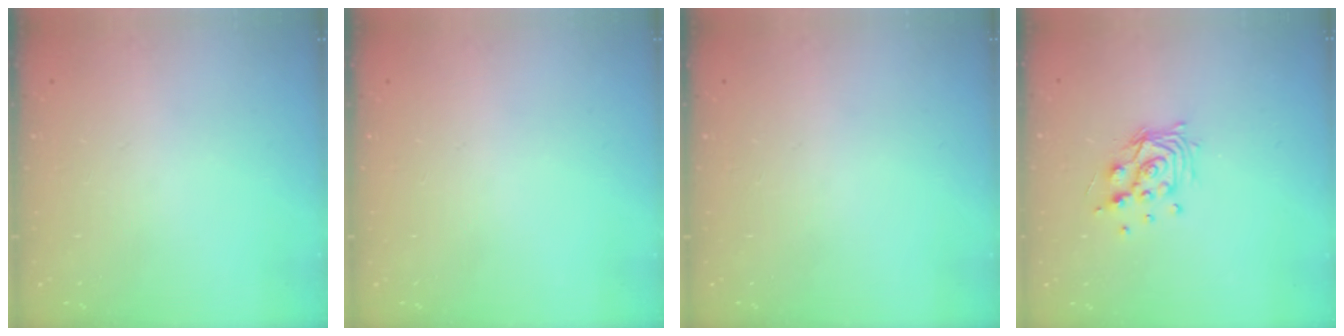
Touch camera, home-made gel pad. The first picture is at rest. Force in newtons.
{"total": 0.0}
{"total": 0.0}
{"total": 10.5, "press": 10.5, "slide": 0.6}